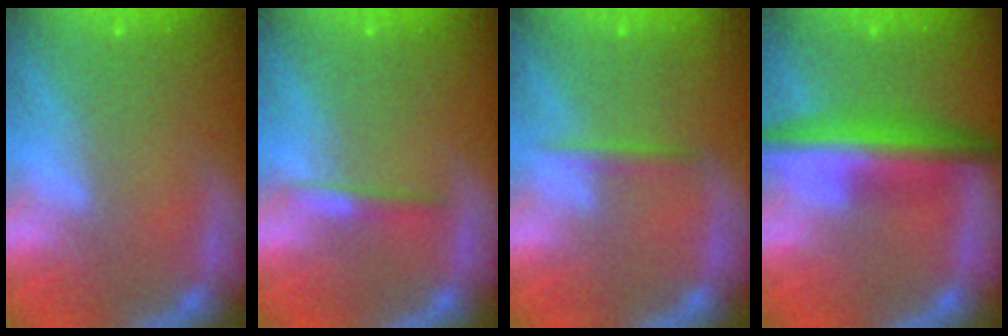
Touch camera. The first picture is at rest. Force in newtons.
{"total": 1.4}
{"total": 1.4}
{"total": 7.1}